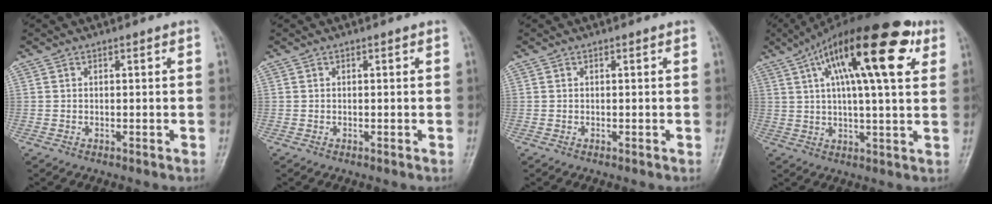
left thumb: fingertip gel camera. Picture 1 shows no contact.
{"total": 0.0}
{"total": 0.0}
{"total": 22.3, "force": [8.9, 6.8, 19.3], "torque": [-0.296, 0.013, 0.134]}